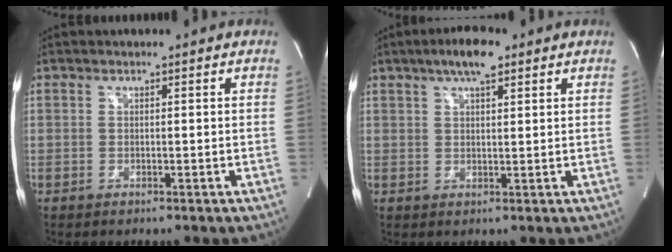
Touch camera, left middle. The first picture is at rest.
{"total": 5.6, "force": [3.6, 1.4, 4.1], "torque": [-0.078, 0.013, 0.058]}